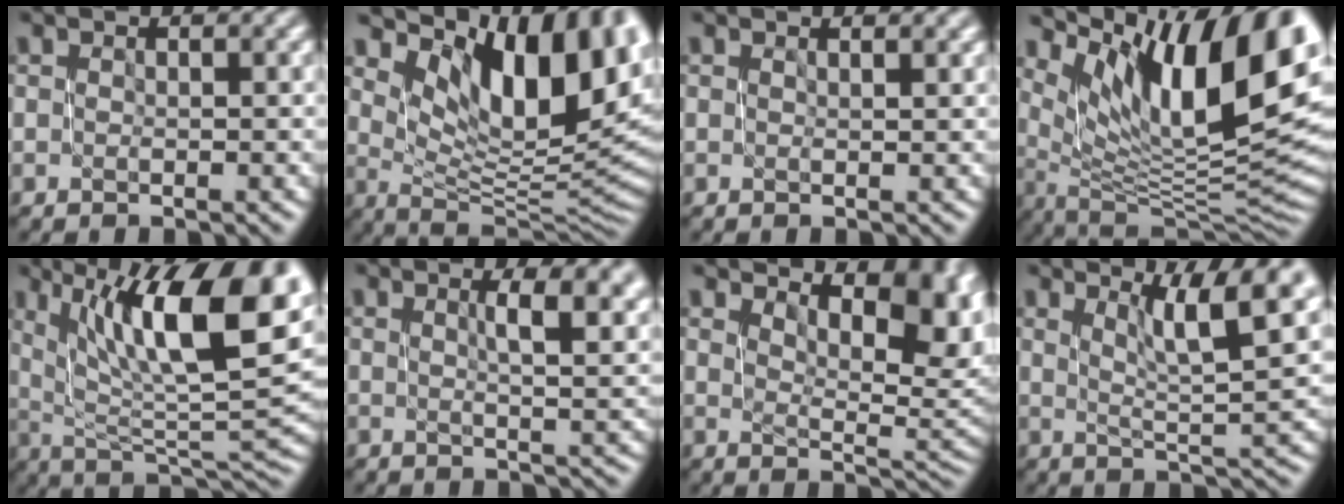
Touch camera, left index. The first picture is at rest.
{"total": 12.9, "force": [5.9, 5.8, 9.9], "torque": [-0.140, 0.000, 0.112]}
{"total": 1.1, "force": [0.7, 0.4, 0.7], "torque": [-0.002, 0.002, 0.010]}
{"total": 14.5, "force": [6.9, 5.0, 11.7], "torque": [-0.193, 0.015, 0.130]}
{"total": 13.7, "force": [5.0, 4.3, 12.0], "torque": [-0.171, 0.003, 0.085]}
{"total": 5.7, "force": [1.7, 1.9, 5.1], "torque": [-0.057, 0.001, 0.026]}
{"total": 9.6, "force": [5.2, 3.9, 7.0], "torque": [-0.093, 0.004, 0.093]}
{"total": 7.5, "force": [3.6, 1.8, 6.3], "torque": [-0.088, 0.002, 0.065]}